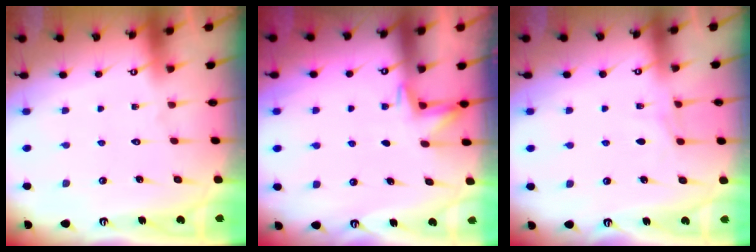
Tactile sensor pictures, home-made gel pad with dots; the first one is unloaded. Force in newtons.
{"total": 3.5, "press": 3.3, "slide": 1.1}
{"total": 4.1, "press": 4.1, "slide": 0.5}